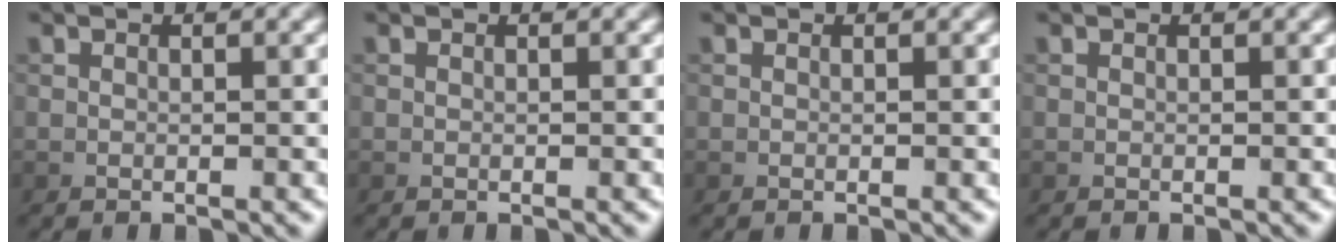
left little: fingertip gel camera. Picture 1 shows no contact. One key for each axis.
{"total": 0.0}
{"total": 0.0}
{"total": 0.0}